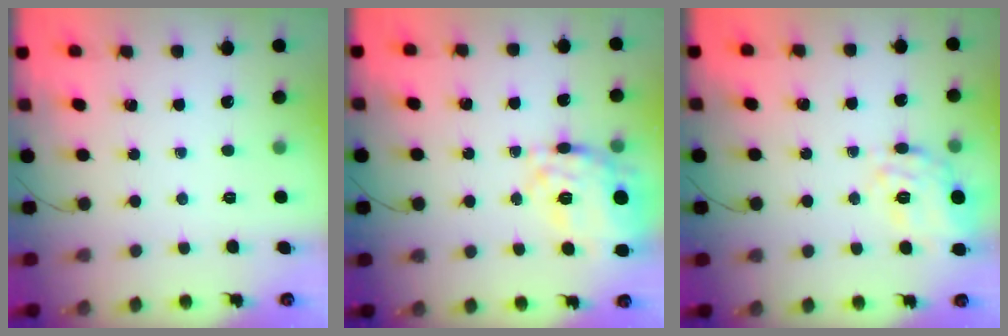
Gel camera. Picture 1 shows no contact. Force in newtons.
{"total": 16.8, "press": 16.5, "slide": 3.2}
{"total": 11.3, "press": 11.2, "slide": 1.3}